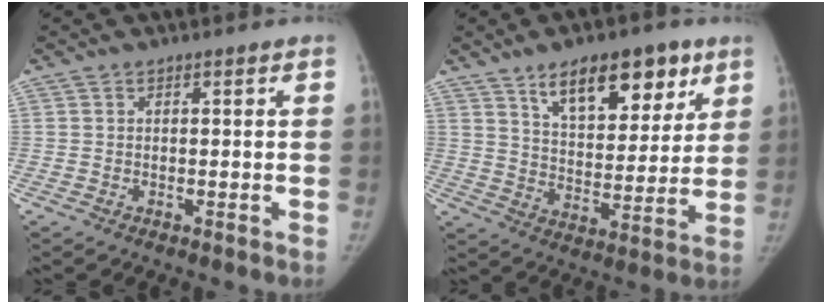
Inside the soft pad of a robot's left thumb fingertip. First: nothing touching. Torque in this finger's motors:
{"motor_torque": [0.99, 1.15, 0.58, -0.56, 0.04]}